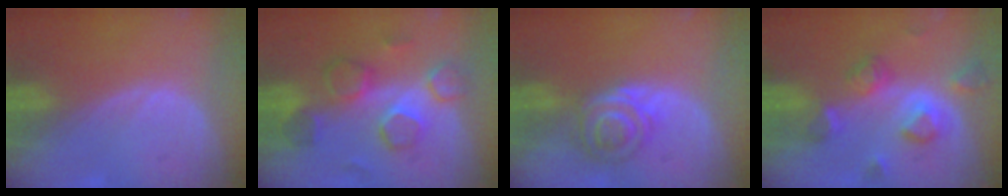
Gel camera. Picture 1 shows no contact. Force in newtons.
{"total": 8.6, "press": 8.3, "slide": 2.2}
{"total": 6.0, "press": 5.6, "slide": 2.2}
{"total": 8.1, "press": 7.2, "slide": 3.7}